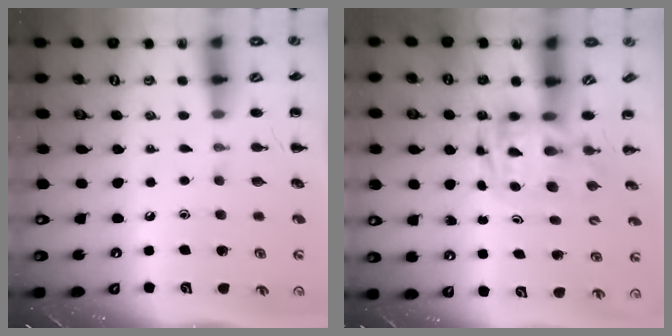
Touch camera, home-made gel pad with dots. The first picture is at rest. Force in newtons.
{"total": 2.7, "press": 2.6, "slide": 0.5}